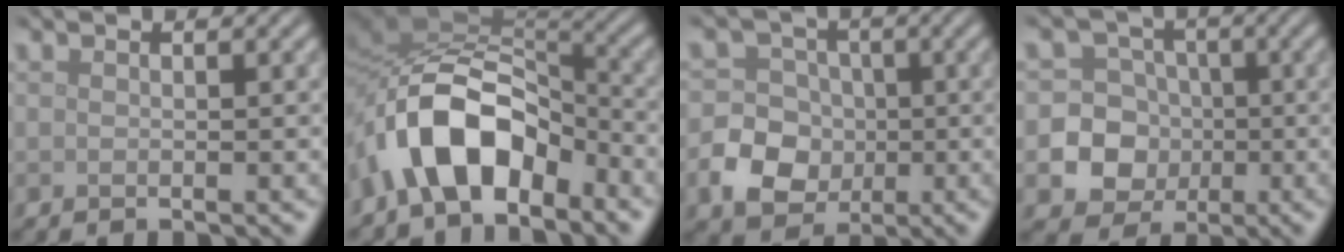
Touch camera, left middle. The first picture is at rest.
{"total": 9.6, "force": [-4.6, 5.3, 6.5], "torque": [-0.118, 0.017, -0.093]}
{"total": 6.9, "force": [-1.7, 6.2, 2.6], "torque": [-0.037, 0.007, -0.058]}
{"total": 10.0, "force": [-1.8, 9.5, 2.3], "torque": [-0.059, 0.009, -0.052]}